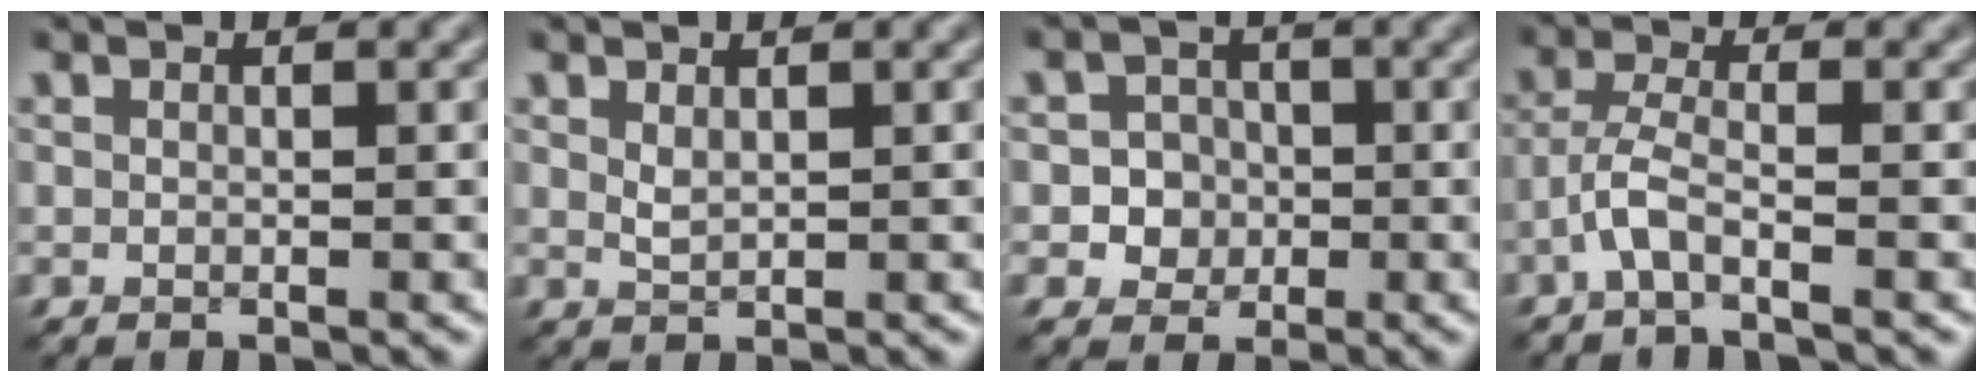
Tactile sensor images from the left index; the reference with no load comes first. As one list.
[{"total": 1.0, "force": [0.6, 0.3, 0.7], "torque": [-0.022, 0.000, 0.017]}, {"total": 3.4, "force": [-0.9, 3.2, 0.8], "torque": [0.010, 0.011, -0.034]}, {"total": 2.7, "force": [-1.7, 0.4, 2.1], "torque": [-0.052, 0.008, -0.045]}]